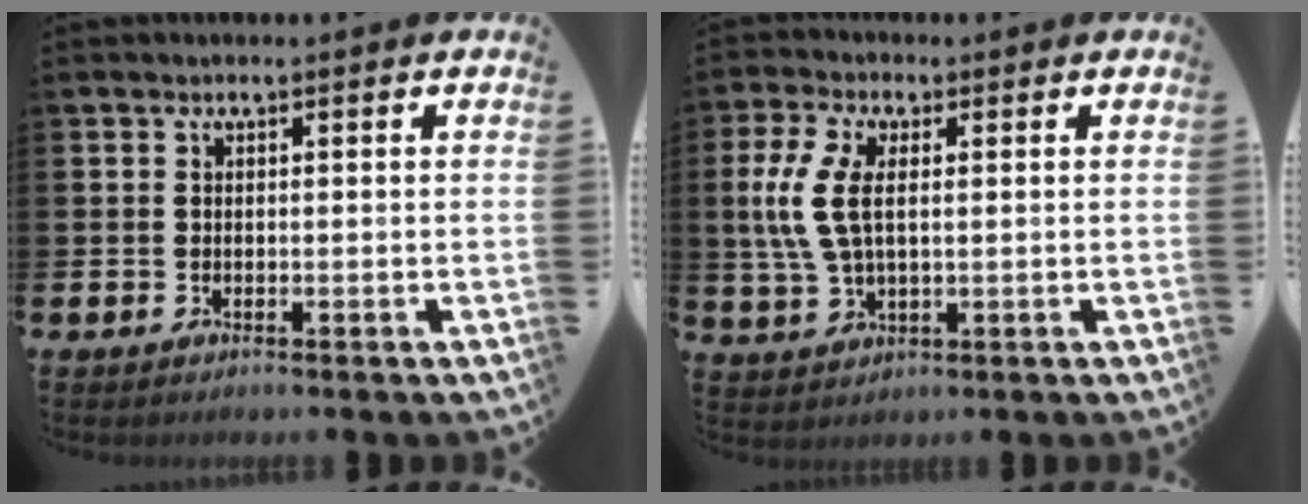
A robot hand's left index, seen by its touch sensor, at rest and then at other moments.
{"total": 7.3, "force": [1.8, 3.6, 6.0], "torque": [-0.151, 0.007, 0.028]}